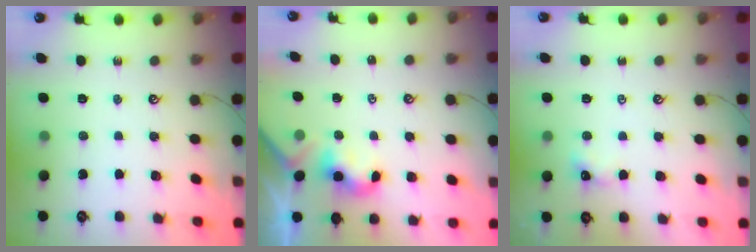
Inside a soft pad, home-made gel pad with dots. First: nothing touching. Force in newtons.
{"total": 2.0, "press": 2.0, "slide": 0.3}
{"total": 0.8, "press": 0.8, "slide": 0.3}